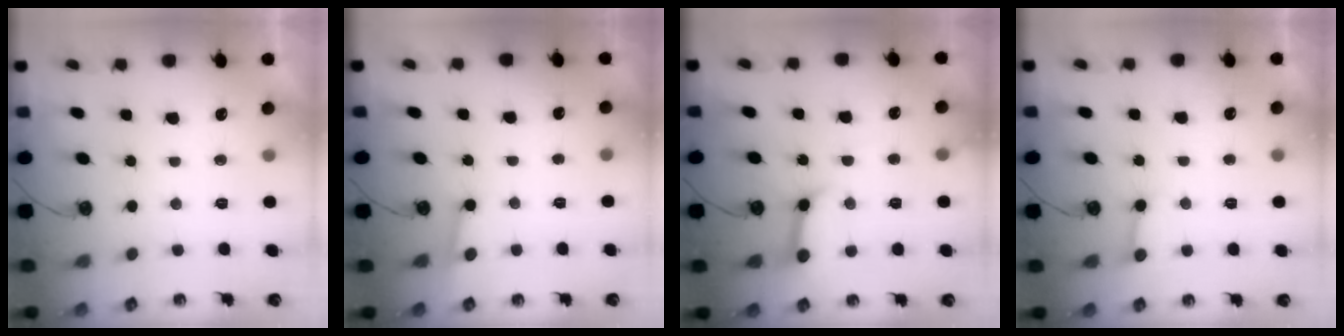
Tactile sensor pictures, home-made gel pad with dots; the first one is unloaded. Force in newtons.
{"total": 3.2, "press": 3.1, "slide": 0.8}
{"total": 9.8, "press": 9.7, "slide": 1.1}
{"total": 5.2, "press": 5.1, "slide": 0.5}